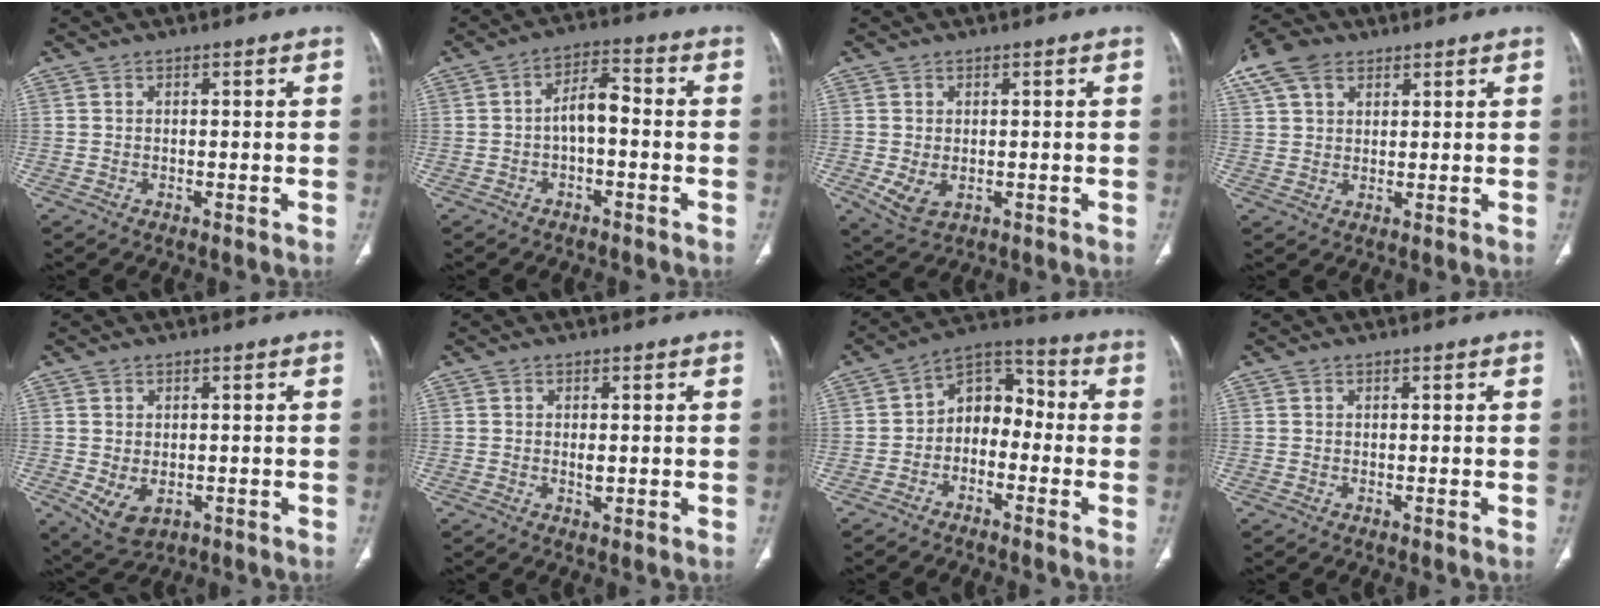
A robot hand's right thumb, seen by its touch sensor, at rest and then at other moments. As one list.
[{"total": 5.4, "force": [-1.0, 2.6, 4.6], "torque": [-0.075, 0.032, -0.024]}, {"total": 4.3, "force": [-0.6, 2.9, 3.1], "torque": [-0.062, -0.012, 0.003]}, {"total": 11.0, "force": [6.0, 7.2, 5.8], "torque": [-0.123, 0.018, 0.116]}, {"total": 5.5, "force": [-1.0, 3.8, 3.9], "torque": [-0.065, -0.010, 0.002]}, {"total": 1.5, "force": [0.1, 0.6, 1.3], "torque": [-0.025, -0.005, 0.003]}, {"total": 9.1, "force": [-2.1, 6.7, 5.8], "torque": [-0.060, 0.048, -0.054]}, {"total": 0.0}]